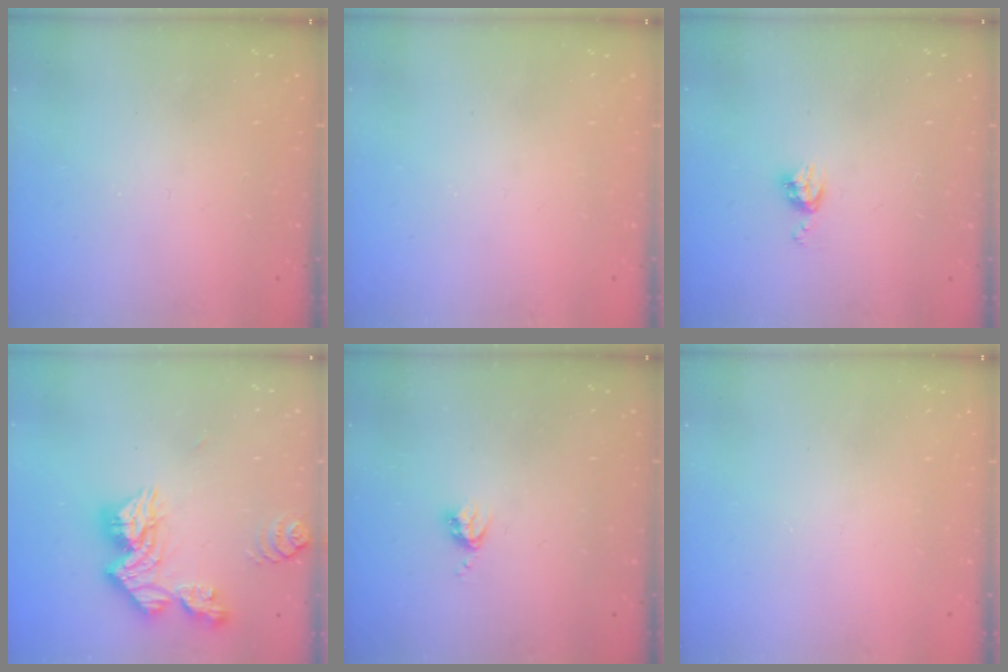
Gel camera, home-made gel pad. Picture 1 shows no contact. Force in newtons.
{"total": 0.0}
{"total": 6.1, "press": 6.1, "slide": 0.6}
{"total": 14.2, "press": 14.1, "slide": 1.4}
{"total": 3.6, "press": 3.6, "slide": 0.4}
{"total": 0.0}